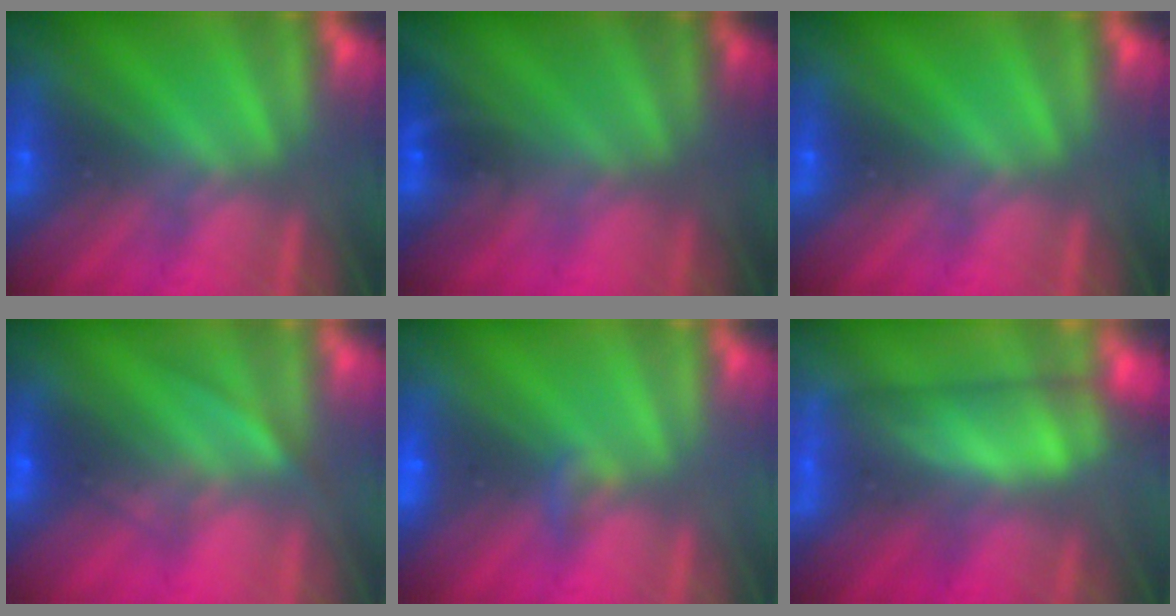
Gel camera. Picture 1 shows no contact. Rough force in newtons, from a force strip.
{"total": 1.3}
{"total": 0.0}
{"total": 4.5}
{"total": 1.4}
{"total": 4.5}